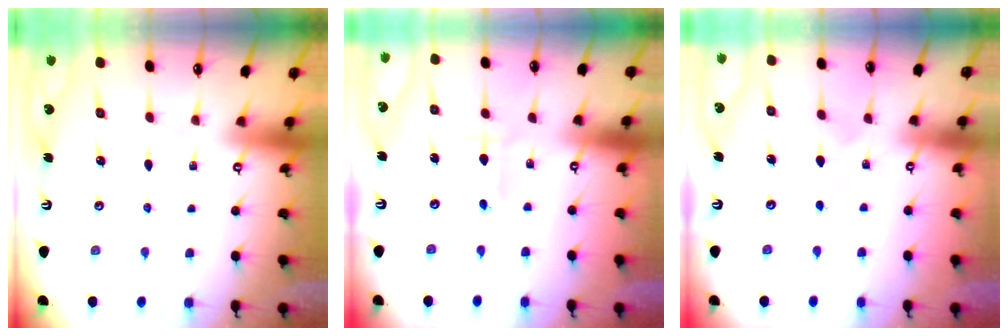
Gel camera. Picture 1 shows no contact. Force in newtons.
{"total": 2.9, "press": 2.9, "slide": 0.2}
{"total": 3.6, "press": 3.6, "slide": 0.3}